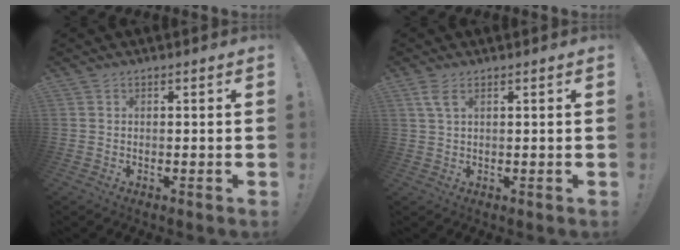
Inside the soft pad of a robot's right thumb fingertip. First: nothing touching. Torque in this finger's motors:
{"motor_torque": [-0.22, 0.25, 0.01, 0.40, 0.13]}